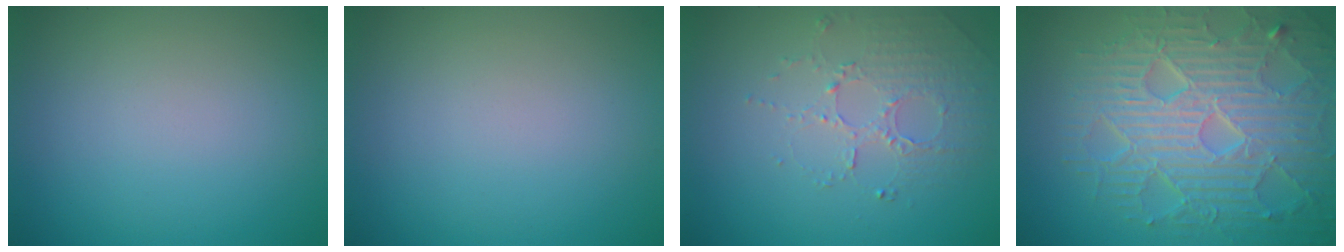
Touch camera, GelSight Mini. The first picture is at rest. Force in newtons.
{"total": 0.0}
{"total": 1.9, "press": 1.5, "slide": 1.1}
{"total": 8.8, "press": 6.3, "slide": 6.2}